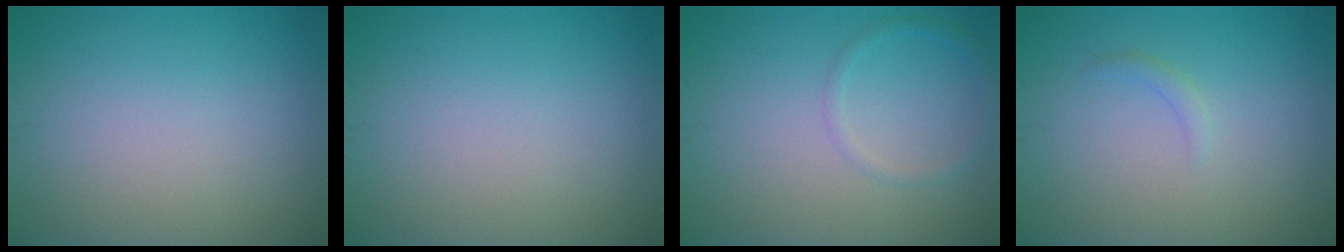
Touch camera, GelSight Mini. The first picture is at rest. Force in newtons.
{"total": 0.0}
{"total": 1.1, "press": 1.1, "slide": 0.1}
{"total": 0.8, "press": 0.8, "slide": 0.1}